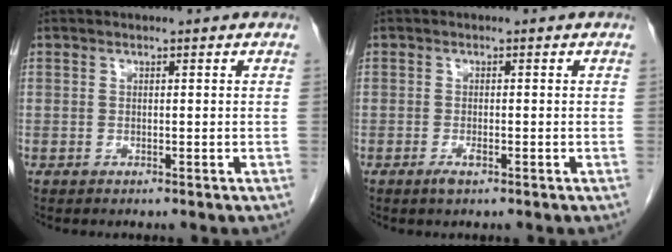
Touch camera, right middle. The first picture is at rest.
{"total": 1.4, "force": [-0.7, 0.3, 1.1], "torque": [-0.023, -0.001, -0.010]}